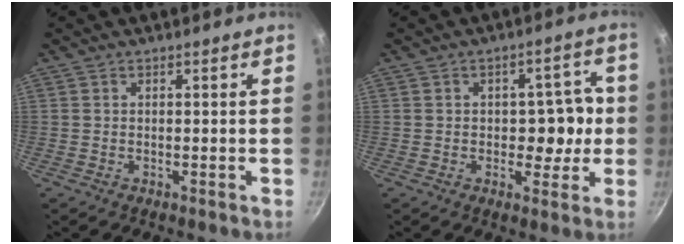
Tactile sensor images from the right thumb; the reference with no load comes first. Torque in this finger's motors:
{"motor_torque": [-0.42, 0.60, 0.11, 0.73, 0.12]}